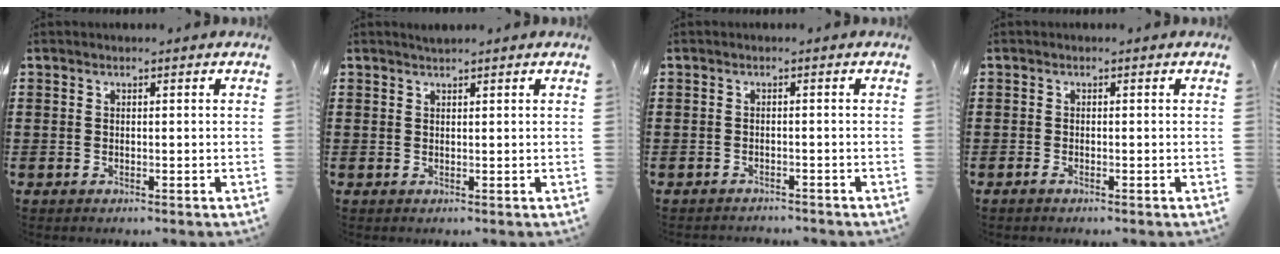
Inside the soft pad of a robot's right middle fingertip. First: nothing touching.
{"total": 0.8, "force": [0.8, 0.1, 0.1], "torque": [-0.002, 0.000, 0.016]}
{"total": 1.1, "force": [-1.1, 0.1, 0.0], "torque": [-0.004, 0.003, -0.024]}
{"total": 0.6, "force": [-0.4, 0.1, 0.5], "torque": [-0.011, -0.004, -0.007]}